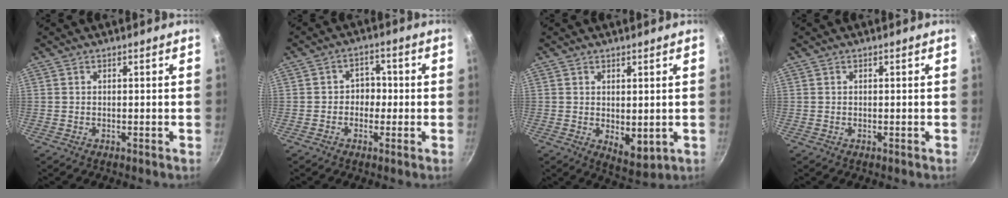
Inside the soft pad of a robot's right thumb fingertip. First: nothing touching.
{"total": 3.9, "force": [-0.7, 3.3, 1.8], "torque": [0.008, 0.014, -0.018]}
{"total": 5.5, "force": [0.3, 3.1, 4.5], "torque": [-0.052, -0.019, 0.014]}
{"total": 0.0}